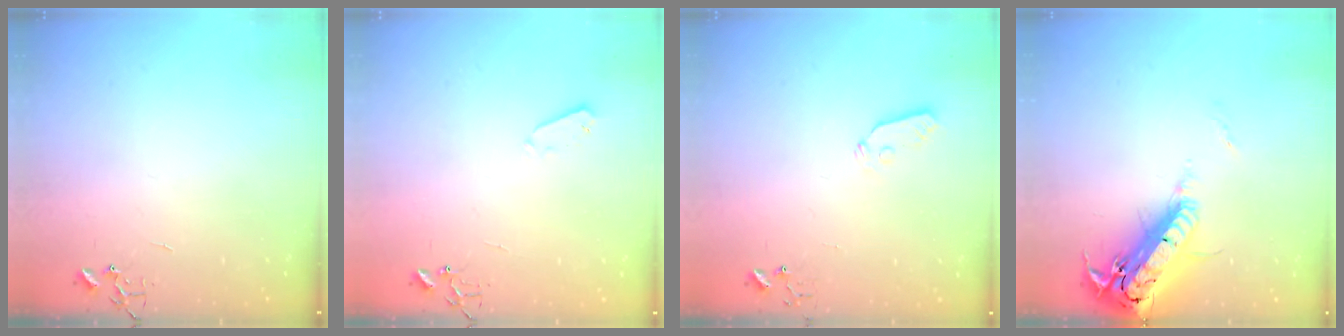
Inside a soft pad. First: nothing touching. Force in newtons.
{"total": 3.3, "press": 3.2, "slide": 0.7}
{"total": 4.6, "press": 4.6, "slide": 0.3}
{"total": 22.8, "press": 22.3, "slide": 4.6}